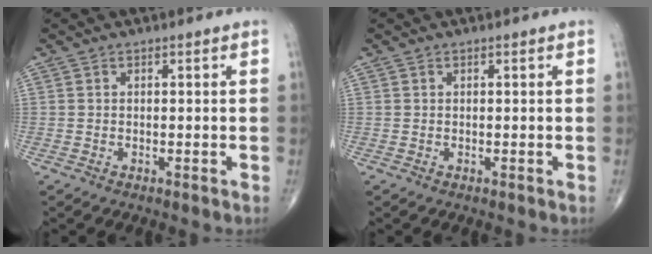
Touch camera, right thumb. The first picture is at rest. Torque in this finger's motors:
{"motor_torque": [0.01, 0.22, 0.21, -0.14, -0.02]}